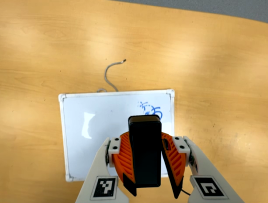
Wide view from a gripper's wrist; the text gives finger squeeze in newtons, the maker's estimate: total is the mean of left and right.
{"total": 9.9, "left": 9.7, "right": 10.0}